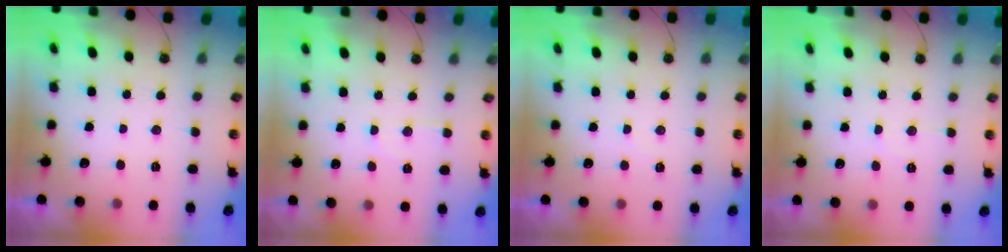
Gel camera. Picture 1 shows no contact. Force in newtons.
{"total": 5.9, "press": 5.9, "slide": 0.6}
{"total": 4.2, "press": 4.2, "slide": 0.7}
{"total": 5.5, "press": 5.5, "slide": 0.7}